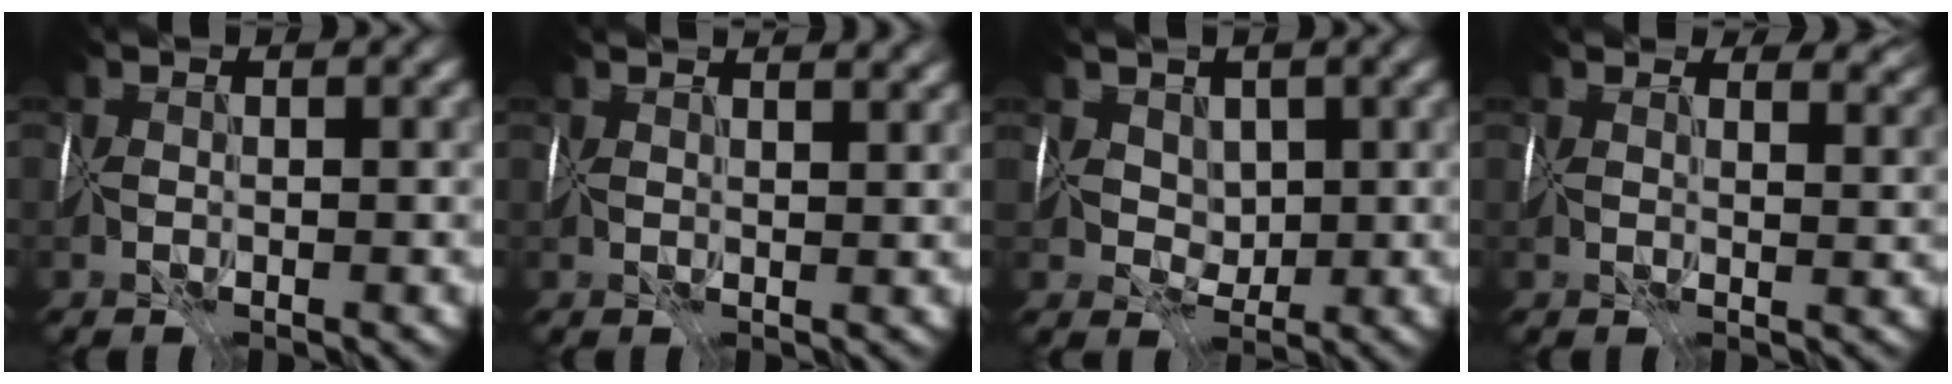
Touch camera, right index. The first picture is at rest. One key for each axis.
{"total": 4.5, "fx": 3.1, "fy": 1.9, "fz": 2.7, "tx": -0.042, "ty": 0.020, "tz": 0.052}
{"total": 4.1, "fx": 2.6, "fy": 2.8, "fz": 1.6, "tx": -0.012, "ty": 0.018, "tz": 0.049}
{"total": 6.5, "fx": 4.3, "fy": 3.7, "fz": 3.3, "tx": -0.055, "ty": 0.015, "tz": 0.071}